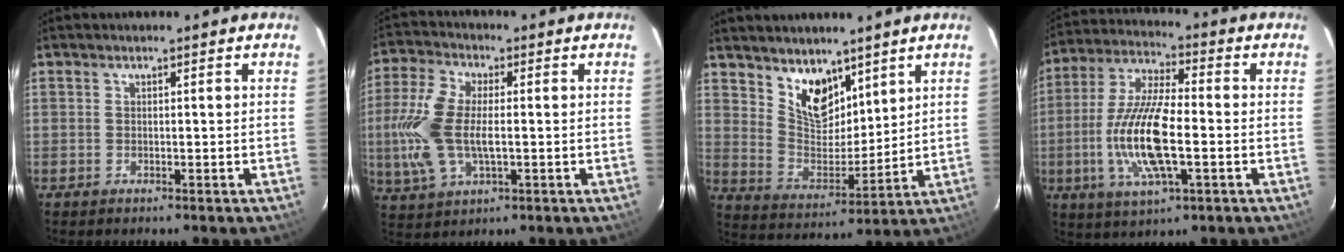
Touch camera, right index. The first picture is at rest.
{"total": 12.6, "force": [-0.9, 6.2, 10.9], "torque": [-0.247, 0.005, -0.019]}
{"total": 10.2, "force": [7.1, 5.5, 4.8], "torque": [-0.081, 0.000, 0.142]}
{"total": 15.2, "force": [-3.0, 4.3, 14.2], "torque": [-0.293, -0.003, -0.060]}